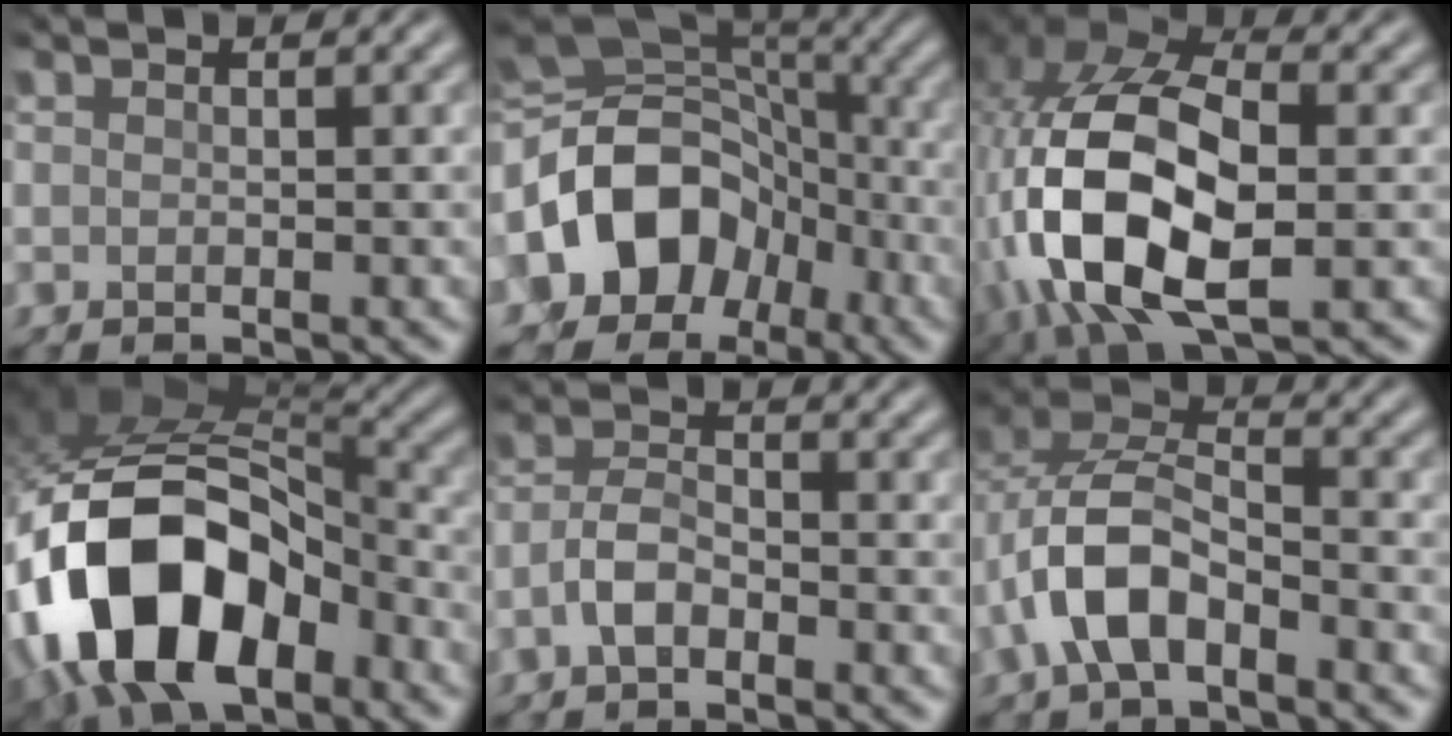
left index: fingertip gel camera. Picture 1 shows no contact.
{"total": 11.9, "force": [-3.1, 8.9, 7.3], "torque": [-0.142, -0.001, -0.054]}
{"total": 14.1, "force": [-2.0, 7.6, 11.8], "torque": [-0.262, -0.007, -0.035]}
{"total": 14.2, "force": [-5.3, 8.0, 10.4], "torque": [-0.204, -0.002, -0.093]}
{"total": 2.6, "force": [-1.6, 1.1, 1.9], "torque": [-0.042, 0.012, -0.037]}
{"total": 6.3, "force": [-2.5, 3.3, 4.7], "torque": [-0.098, 0.012, -0.051]}